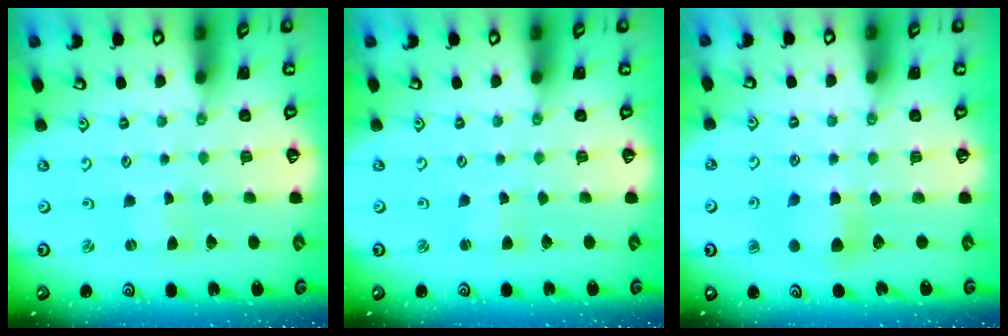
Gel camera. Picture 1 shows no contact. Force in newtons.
{"total": 2.2, "press": 2.2, "slide": 0.3}
{"total": 5.6, "press": 5.6, "slide": 0.0}